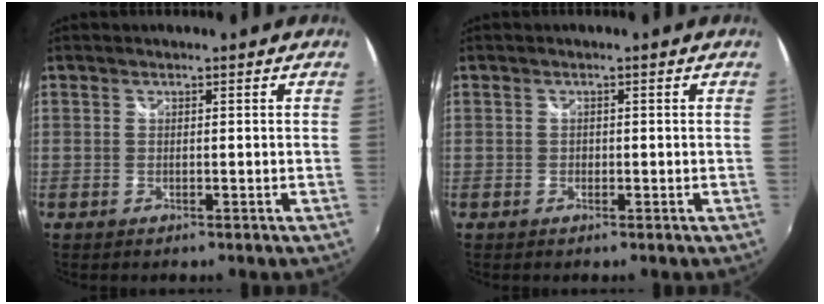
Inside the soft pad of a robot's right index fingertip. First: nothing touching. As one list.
[{"total": 0.6, "force": [-0.3, 0.6, 0.1], "torque": [-0.002, -0.002, -0.005]}]